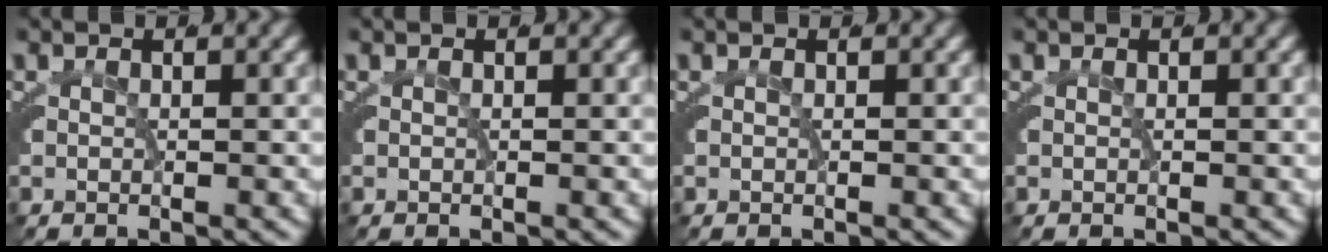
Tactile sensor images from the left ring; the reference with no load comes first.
{"total": 0.0}
{"total": 0.0}
{"total": 0.0}